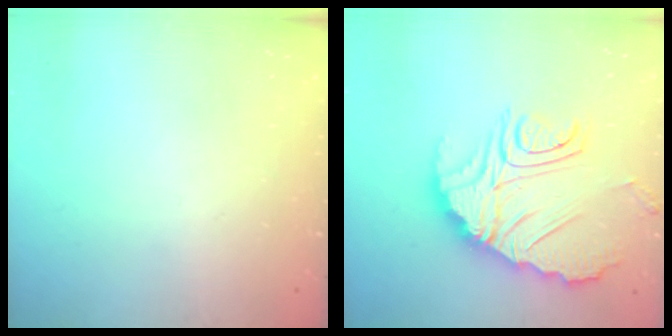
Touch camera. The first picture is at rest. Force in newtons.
{"total": 18.4, "press": 18.3, "slide": 1.8}